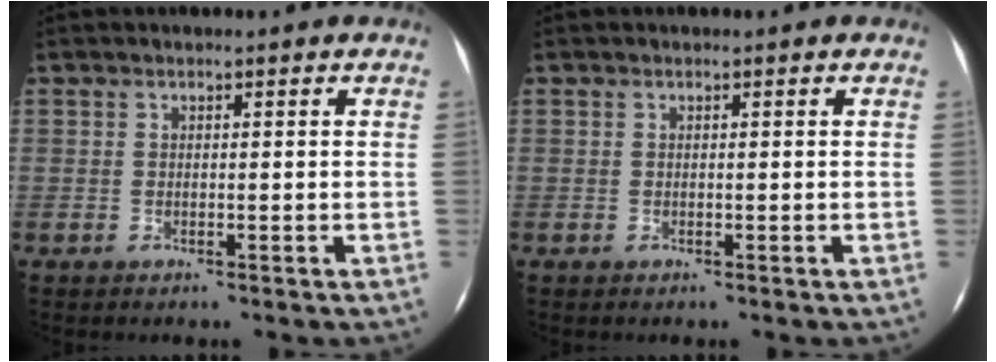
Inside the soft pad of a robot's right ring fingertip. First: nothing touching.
{"total": 0.0}